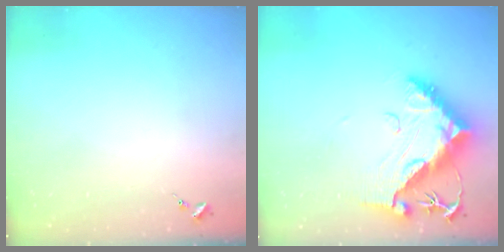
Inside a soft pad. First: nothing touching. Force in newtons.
{"total": 16.5, "press": 16.4, "slide": 1.3}